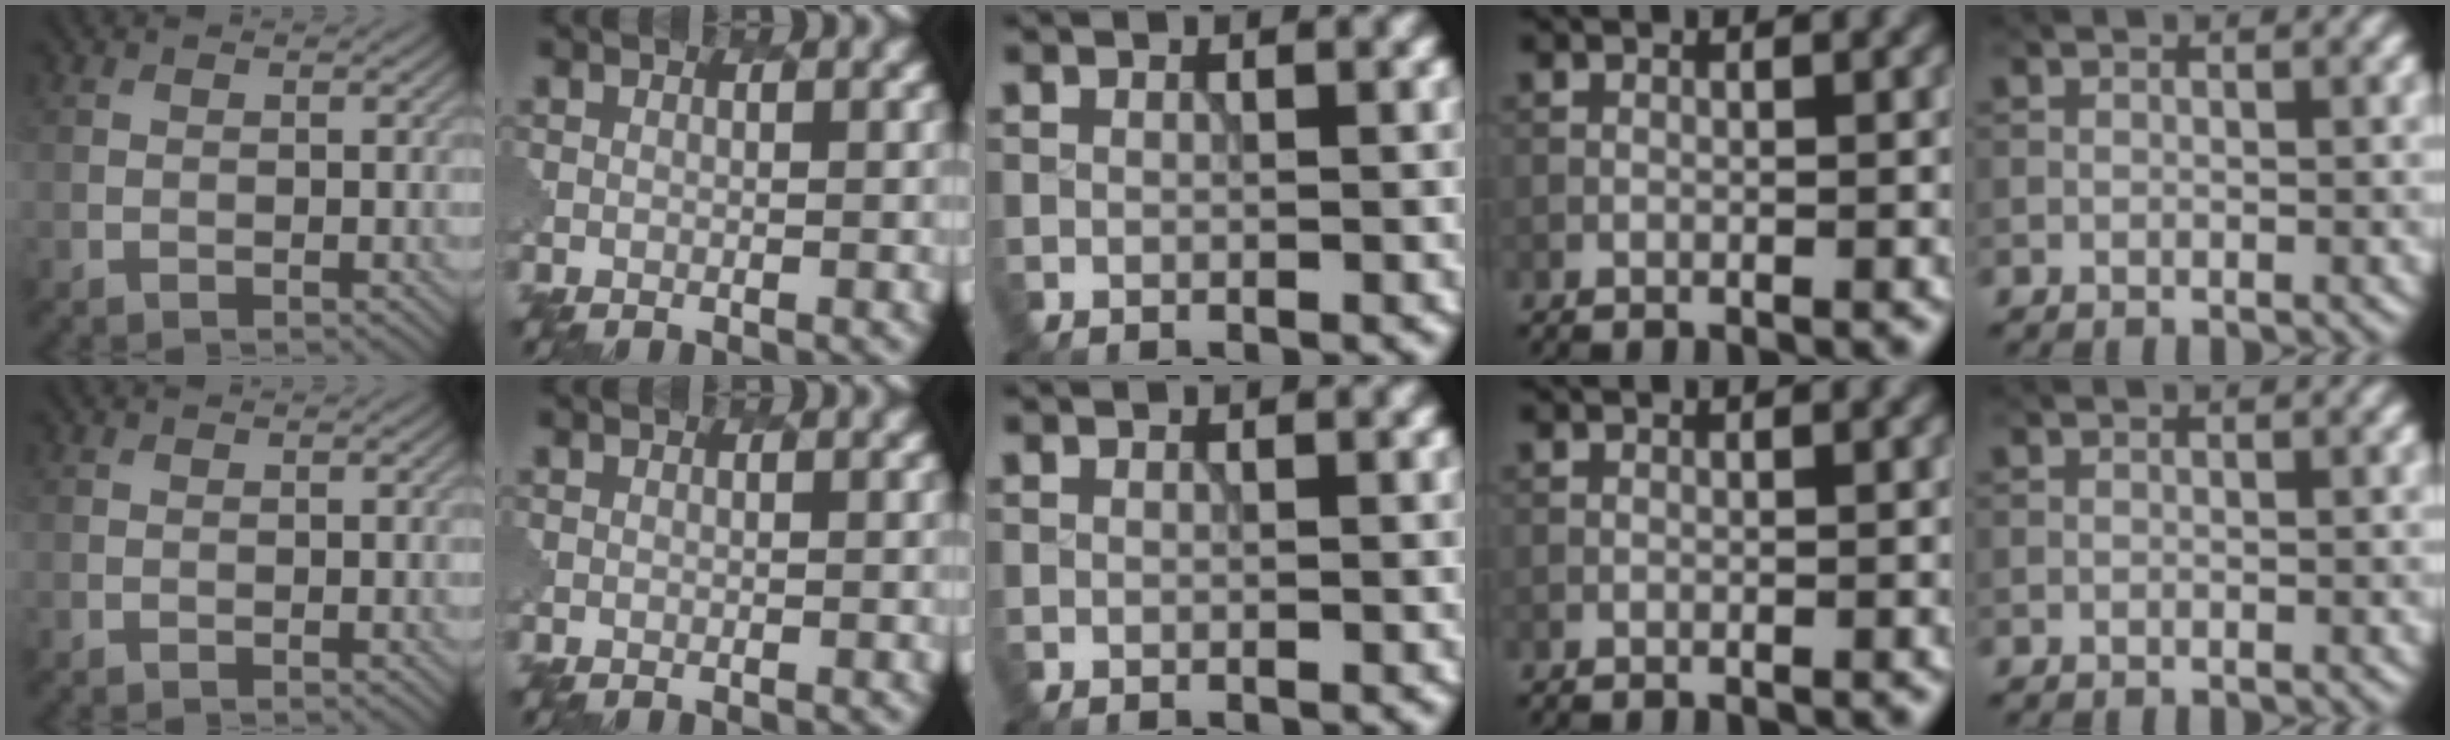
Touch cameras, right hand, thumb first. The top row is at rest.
{}